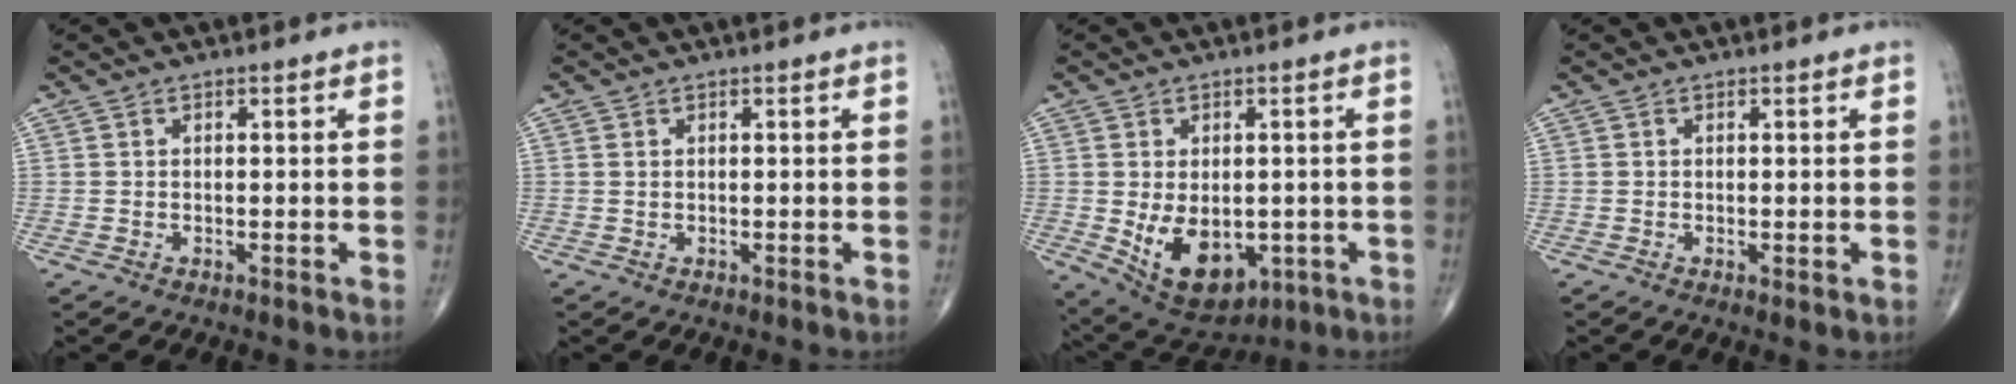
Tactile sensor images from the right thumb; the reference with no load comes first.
{"total": 0.0}
{"total": 12.3, "force": [-2.4, 7.9, 9.0], "torque": [-0.120, -0.009, -0.012]}
{"total": 0.6, "force": [0.0, 0.3, 0.5], "torque": [-0.011, -0.003, -0.001]}